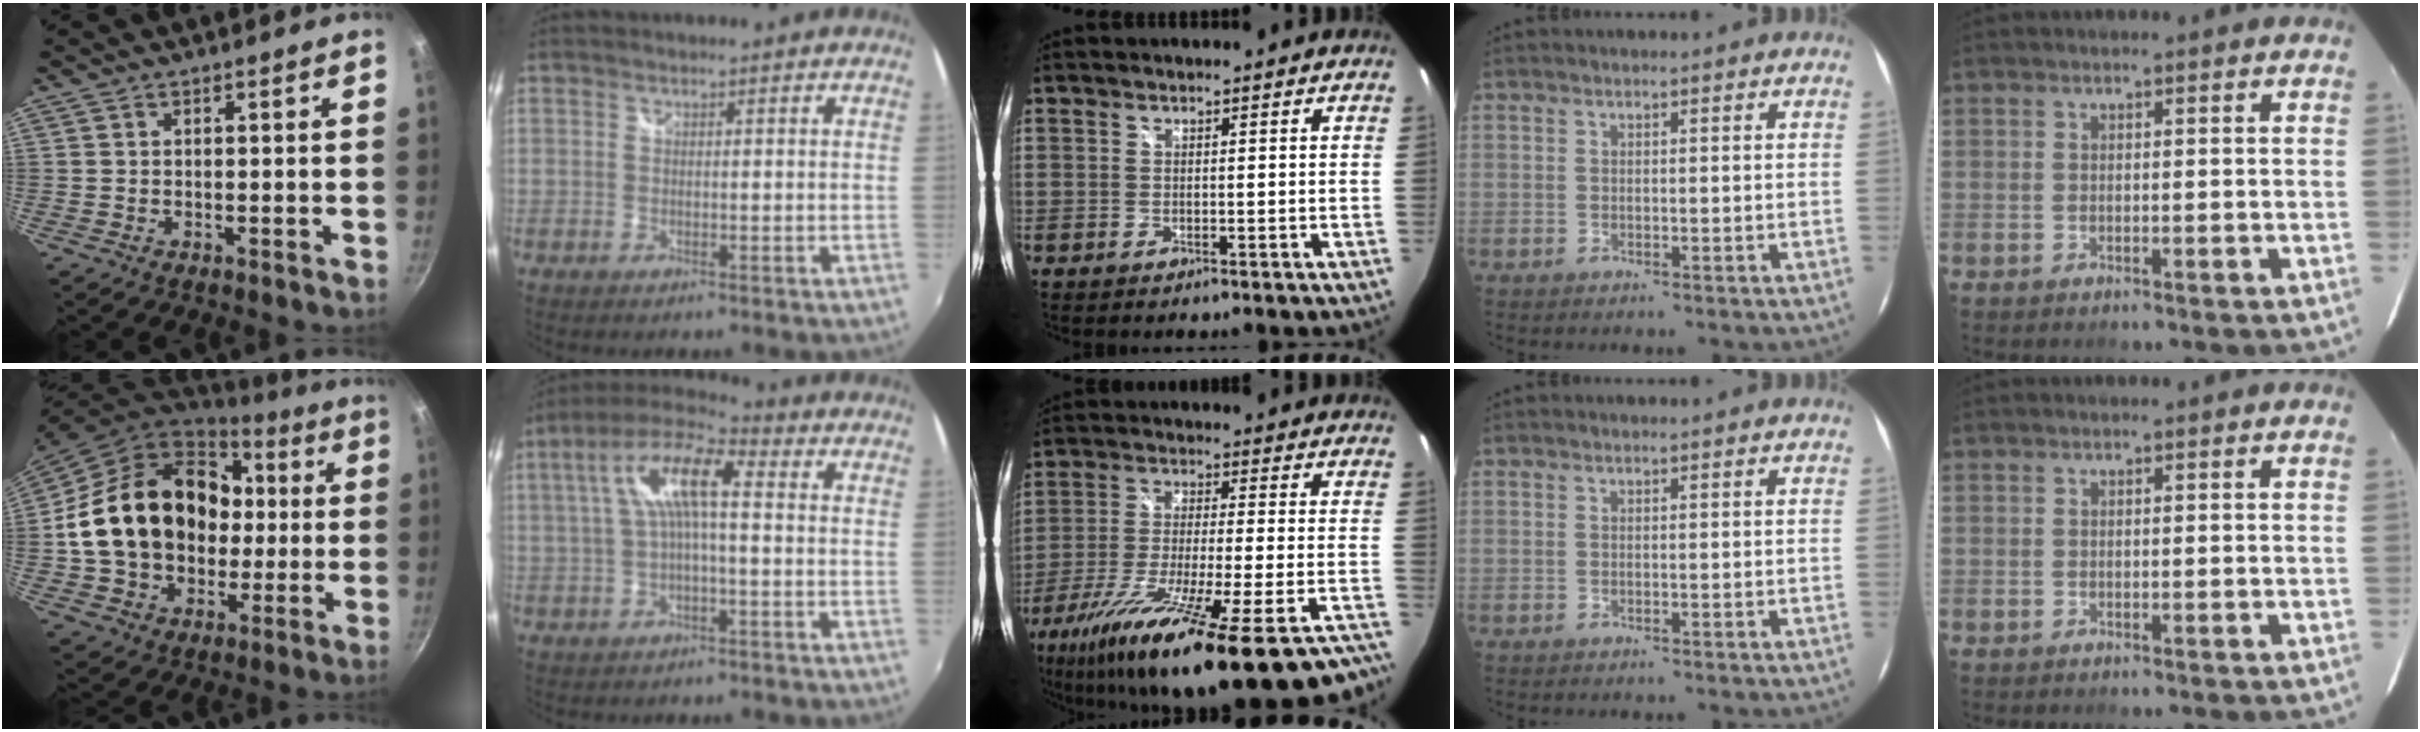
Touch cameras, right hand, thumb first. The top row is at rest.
{"thumb": {"total": 24.4, "force": [1.4, 19.1, 15.1], "torque": [-0.242, 0.042, 0.037]}, "index": {"total": 10.5, "force": [1.0, 3.1, 10.0], "torque": [-0.198, 0.027, 0.015]}, "middle": {"total": 33.4, "force": [-25.0, 5.9, 21.4], "torque": [-0.364, -0.092, -0.370]}}